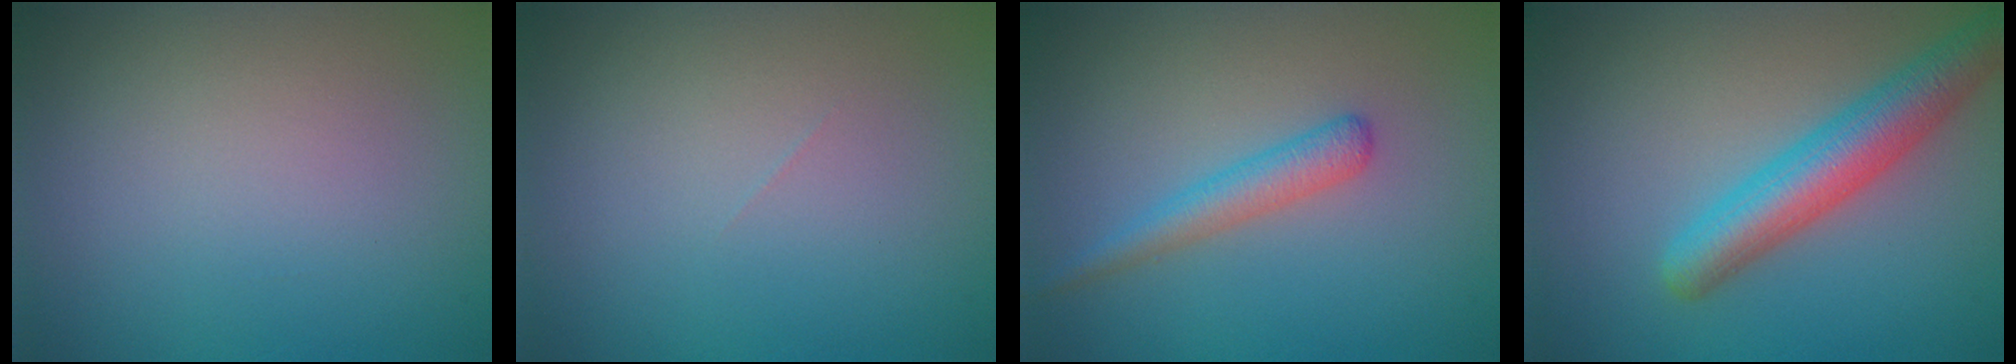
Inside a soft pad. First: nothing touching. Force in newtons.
{"total": 0.0}
{"total": 2.2, "press": 2.2, "slide": 0.0}
{"total": 5.2, "press": 5.2, "slide": 0.1}